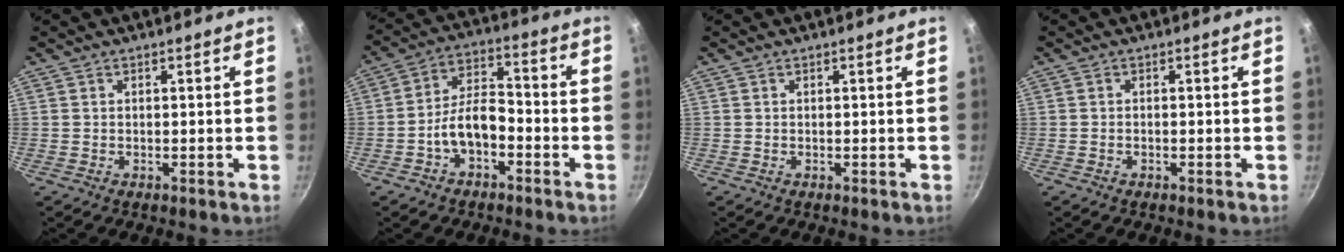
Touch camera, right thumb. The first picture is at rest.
{"total": 8.6, "force": [-3.7, 4.7, 6.1], "torque": [-0.093, 0.051, -0.070]}
{"total": 0.0}
{"total": 0.6, "force": [-0.3, 0.3, 0.4], "torque": [-0.009, 0.005, -0.008]}